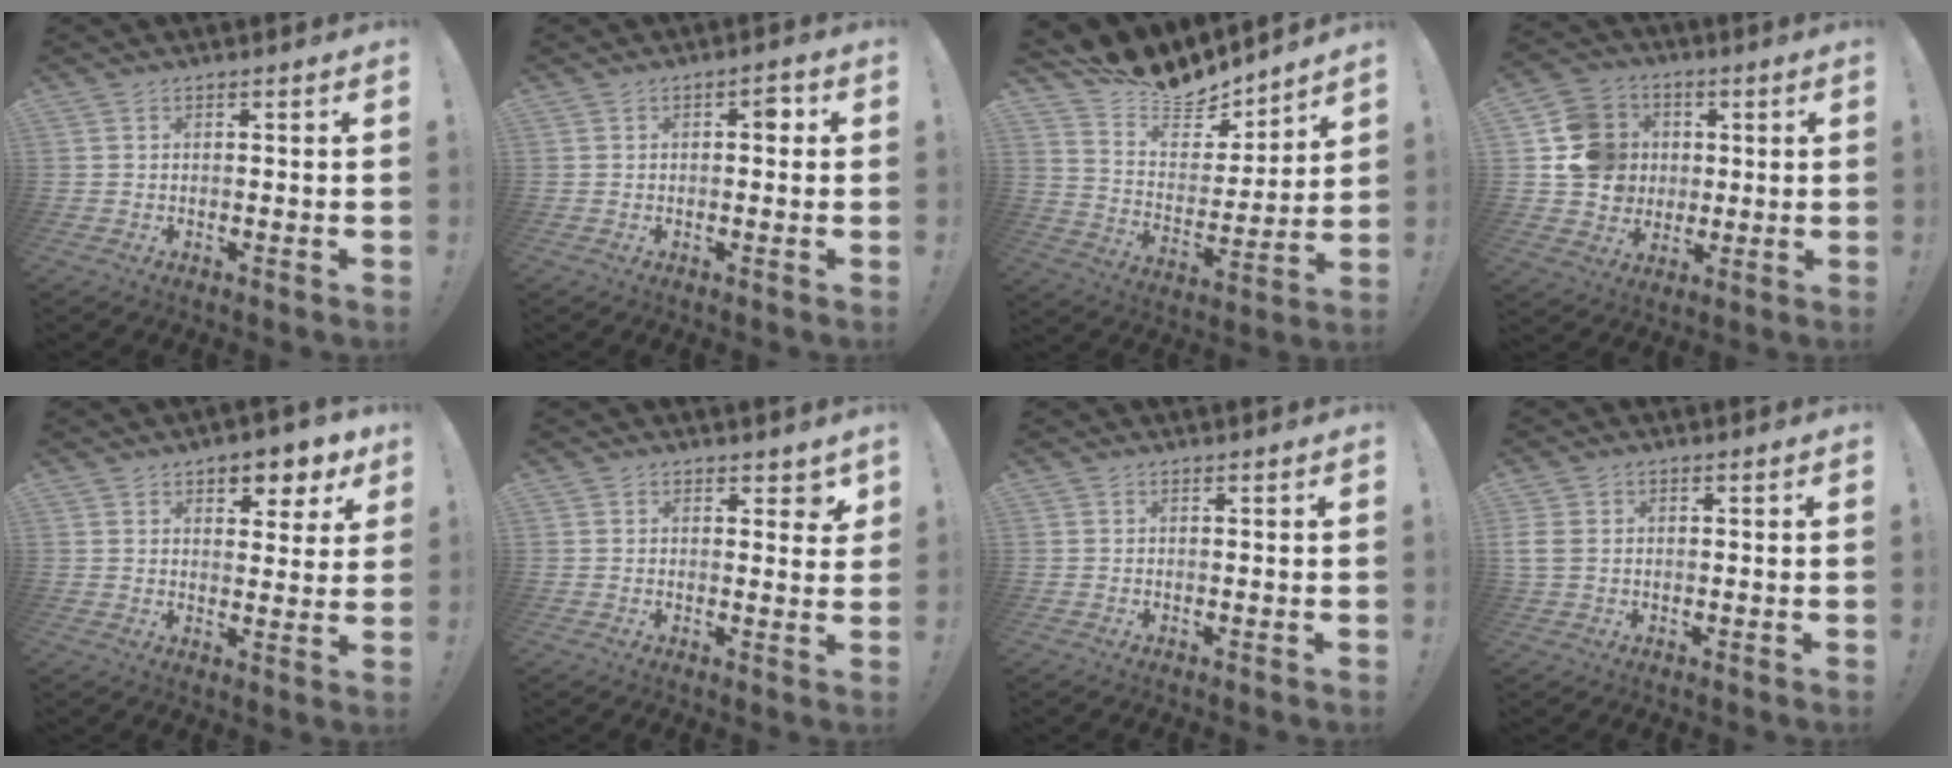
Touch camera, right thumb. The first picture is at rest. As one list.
[{"total": 3.0, "force": [0.0, 1.8, 2.4], "torque": [-0.026, 0.004, -0.008]}, {"total": 11.3, "force": [10.7, 3.4, 1.4], "torque": [-0.046, -0.101, 0.193]}, {"total": 14.4, "force": [1.5, 13.3, 5.3], "torque": [-0.075, 0.009, 0.040]}, {"total": 6.7, "force": [4.7, 3.9, 2.7], "torque": [-0.019, -0.039, 0.083]}, {"total": 2.9, "force": [2.0, 1.8, 0.9], "torque": [0.000, -0.010, 0.034]}, {"total": 0.0}, {"total": 3.8, "force": [0.5, 2.9, 2.4], "torque": [-0.046, 0.004, 0.013]}]